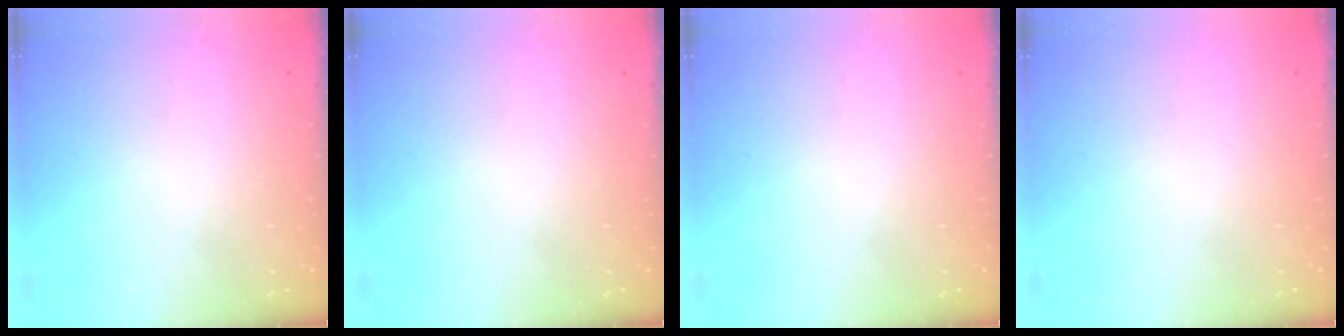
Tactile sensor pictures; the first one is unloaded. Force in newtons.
{"total": 0.0}
{"total": 0.0}
{"total": 0.0}